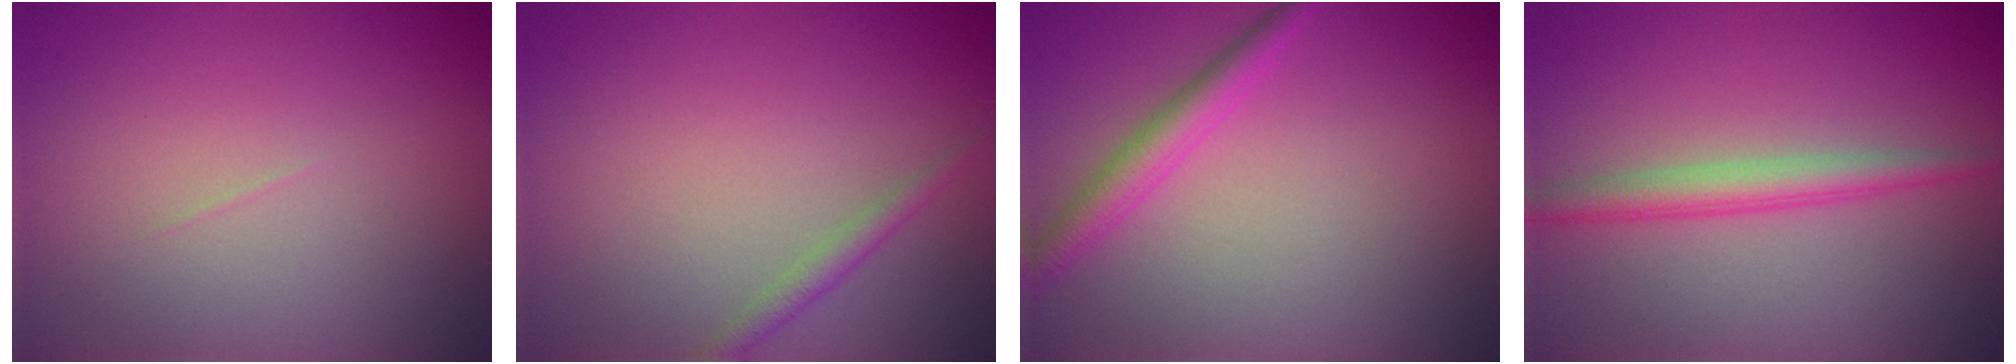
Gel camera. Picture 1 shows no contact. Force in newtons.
{"total": 1.3, "press": 1.3, "slide": 0.0}
{"total": 2.6, "press": 2.5, "slide": 0.1}
{"total": 2.7, "press": 2.7, "slide": 0.1}